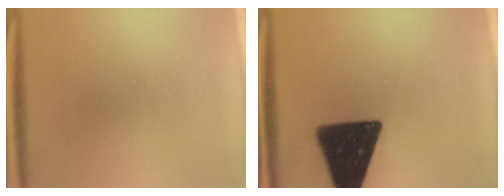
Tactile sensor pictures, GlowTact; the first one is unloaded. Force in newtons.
{"total": 17.2}